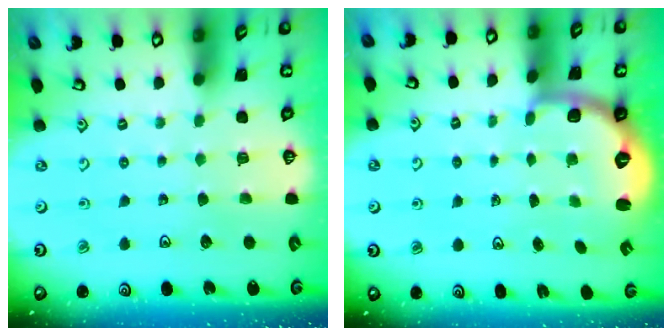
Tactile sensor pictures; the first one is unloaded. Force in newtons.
{"total": 2.7, "press": 1.6, "slide": 2.1}